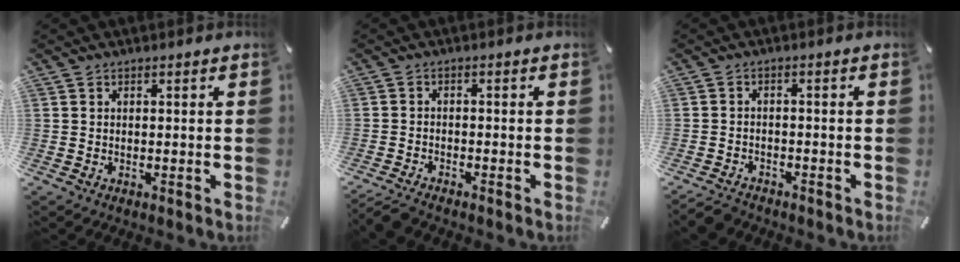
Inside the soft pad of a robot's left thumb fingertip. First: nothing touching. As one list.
[{"total": 3.5, "force": [-3.3, 0.4, 1.1], "torque": [-0.035, 0.002, -0.068]}, {"total": 3.3, "force": [-3.0, 1.2, 0.6], "torque": [-0.021, 0.013, -0.064]}]